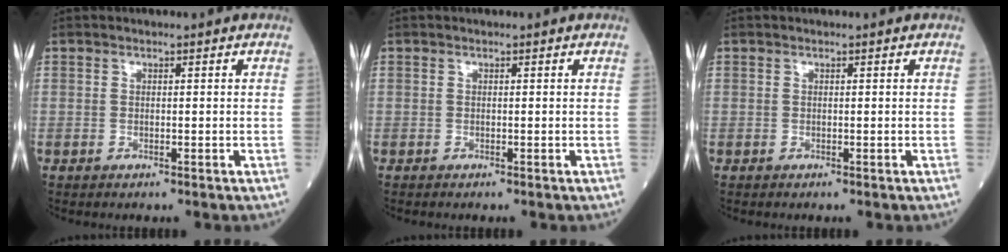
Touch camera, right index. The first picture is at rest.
{"total": 0.0}
{"total": 0.0}